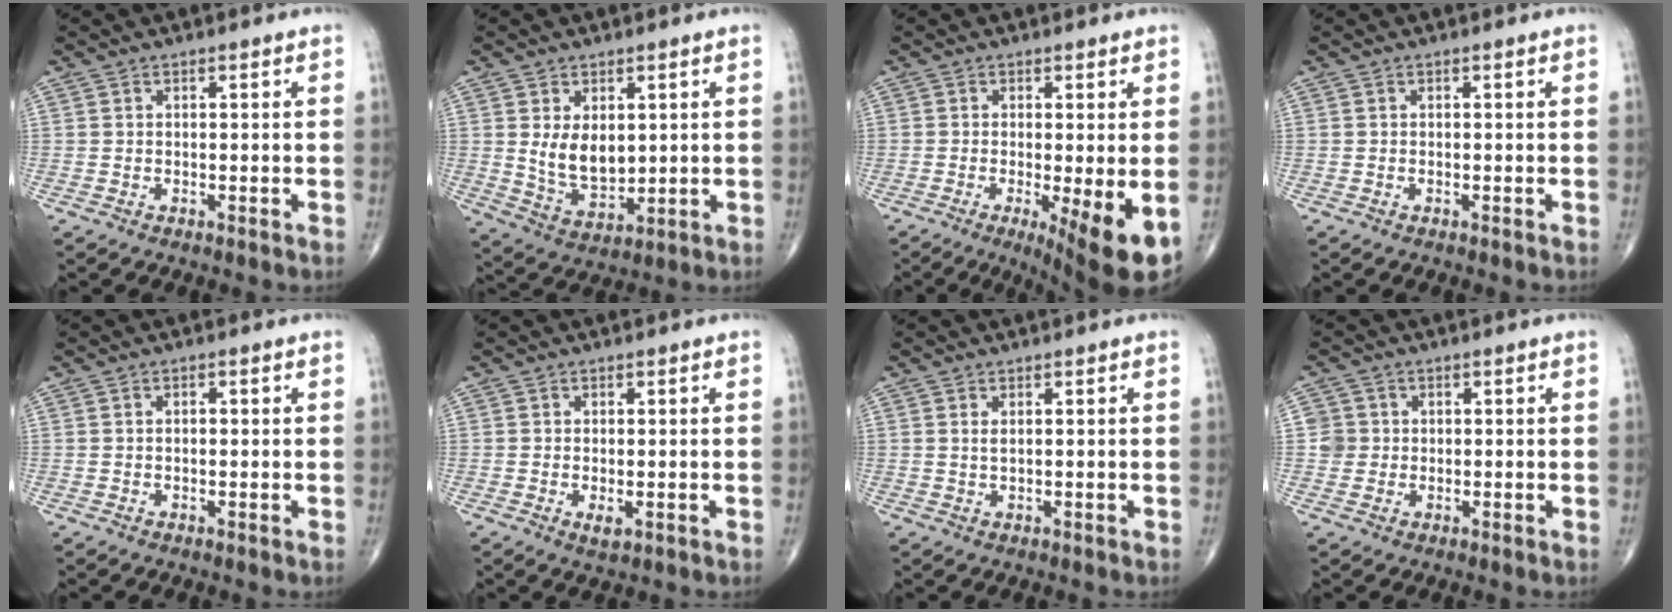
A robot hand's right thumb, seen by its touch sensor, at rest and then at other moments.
{"total": 8.1, "force": [1.4, 5.1, 6.1], "torque": [-0.087, -0.023, 0.042]}
{"total": 10.2, "force": [-3.2, 2.1, 9.4], "torque": [-0.137, -0.025, -0.045]}
{"total": 0.0}
{"total": 0.9, "force": [0.1, 0.4, 0.7], "torque": [-0.013, 0.003, 0.000]}
{"total": 1.9, "force": [-0.5, 0.8, 1.6], "torque": [-0.029, -0.004, -0.006]}
{"total": 1.0, "force": [0.4, 0.3, 0.9], "torque": [-0.017, -0.001, 0.009]}
{"total": 3.2, "force": [0.2, 3.2, 0.2], "torque": [0.022, 0.006, 0.003]}